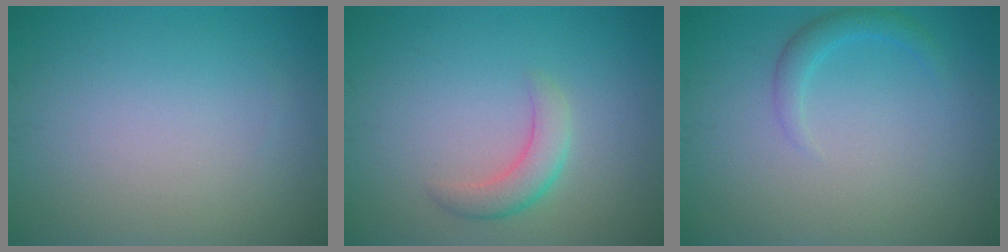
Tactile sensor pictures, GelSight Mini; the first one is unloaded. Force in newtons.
{"total": 2.5, "press": 2.5, "slide": 0.1}
{"total": 1.6, "press": 1.6, "slide": 0.1}